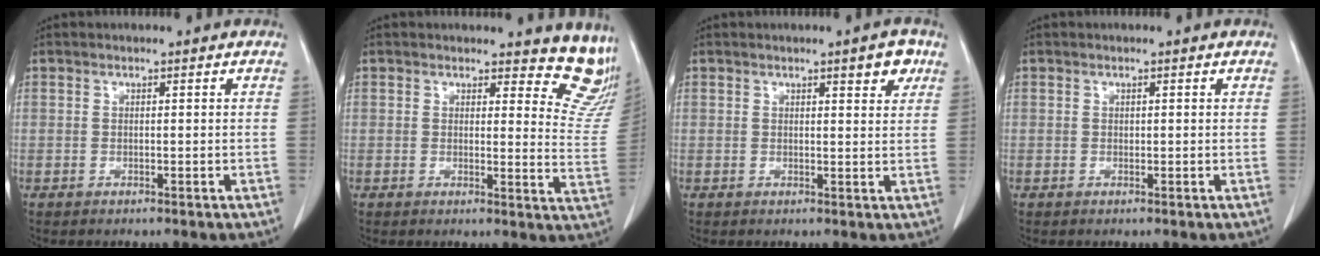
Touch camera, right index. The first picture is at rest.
{"total": 10.3, "force": [9.9, 3.0, 0.9], "torque": [0.038, -0.081, 0.067]}
{"total": 3.3, "force": [2.0, 0.8, 2.5], "torque": [-0.031, -0.003, 0.024]}
{"total": 0.0}